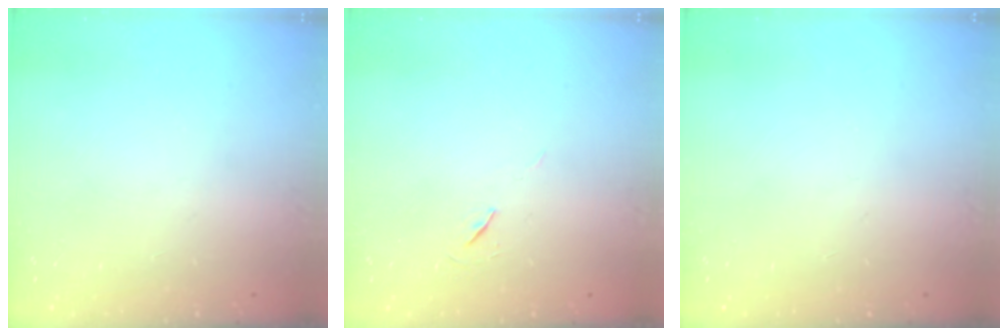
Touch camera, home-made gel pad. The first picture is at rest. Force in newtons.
{"total": 5.7, "press": 5.2, "slide": 2.4}
{"total": 0.0}